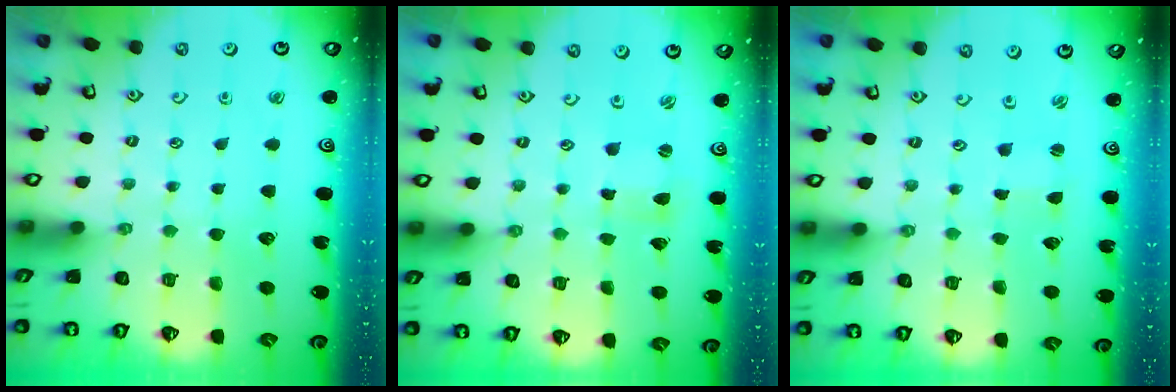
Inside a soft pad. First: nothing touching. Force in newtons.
{"total": 0.7, "press": 0.7, "slide": 0.2}
{"total": 0.0}